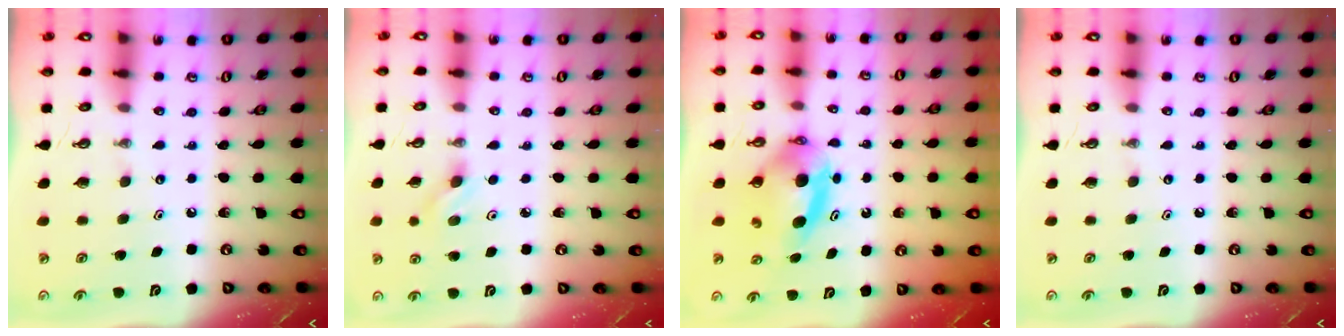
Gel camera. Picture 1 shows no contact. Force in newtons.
{"total": 3.2, "press": 2.9, "slide": 1.5}
{"total": 8.7, "press": 5.0, "slide": 7.1}
{"total": 0.0}